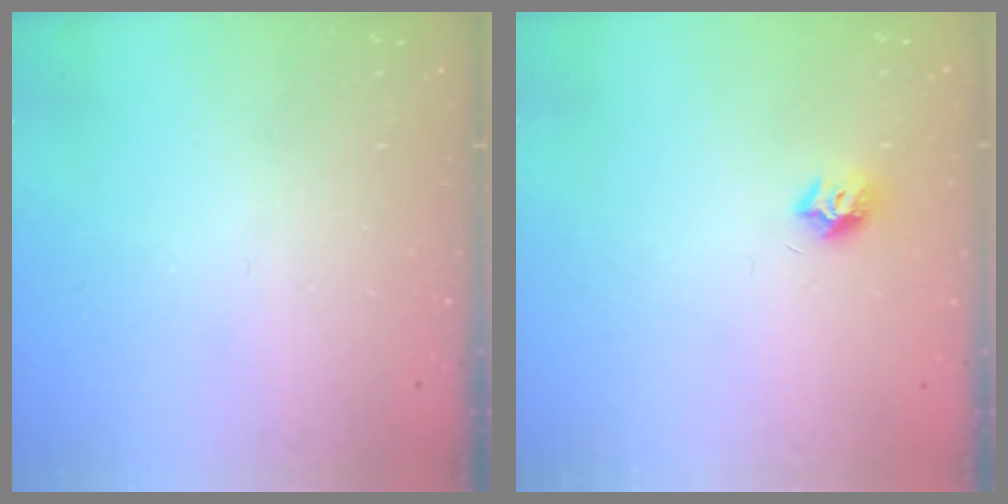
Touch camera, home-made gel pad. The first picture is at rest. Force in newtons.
{"total": 7.6, "press": 7.6, "slide": 0.7}